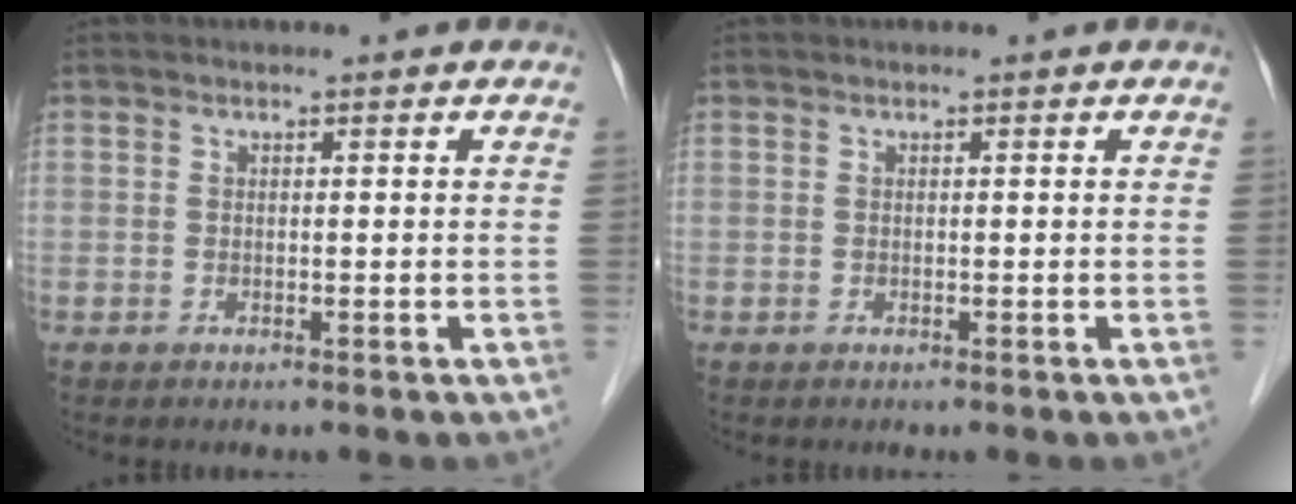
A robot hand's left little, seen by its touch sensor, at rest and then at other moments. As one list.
[{"total": 0.0}]